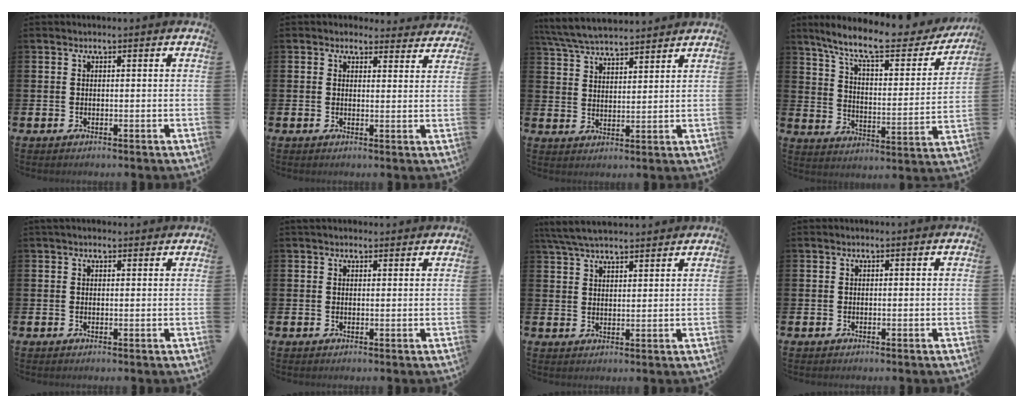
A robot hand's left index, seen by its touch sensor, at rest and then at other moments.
{"total": 2.8, "force": [2.6, 1.0, -0.1], "torque": [0.008, -0.017, 0.044]}
{"total": 5.9, "force": [5.8, 0.7, 1.1], "torque": [-0.048, -0.027, 0.106]}
{"total": 11.0, "force": [9.2, 2.6, 5.4], "torque": [-0.123, -0.057, 0.154]}
{"total": 0.7, "force": [0.6, 0.4, 0.1], "torque": [0.004, 0.003, 0.008]}
{"total": 1.0, "force": [0.9, 0.5, 0.0], "torque": [0.014, -0.001, 0.013]}
{"total": 4.9, "force": [4.6, 0.9, 1.4], "torque": [-0.048, -0.012, 0.088]}
{"total": 0.0}